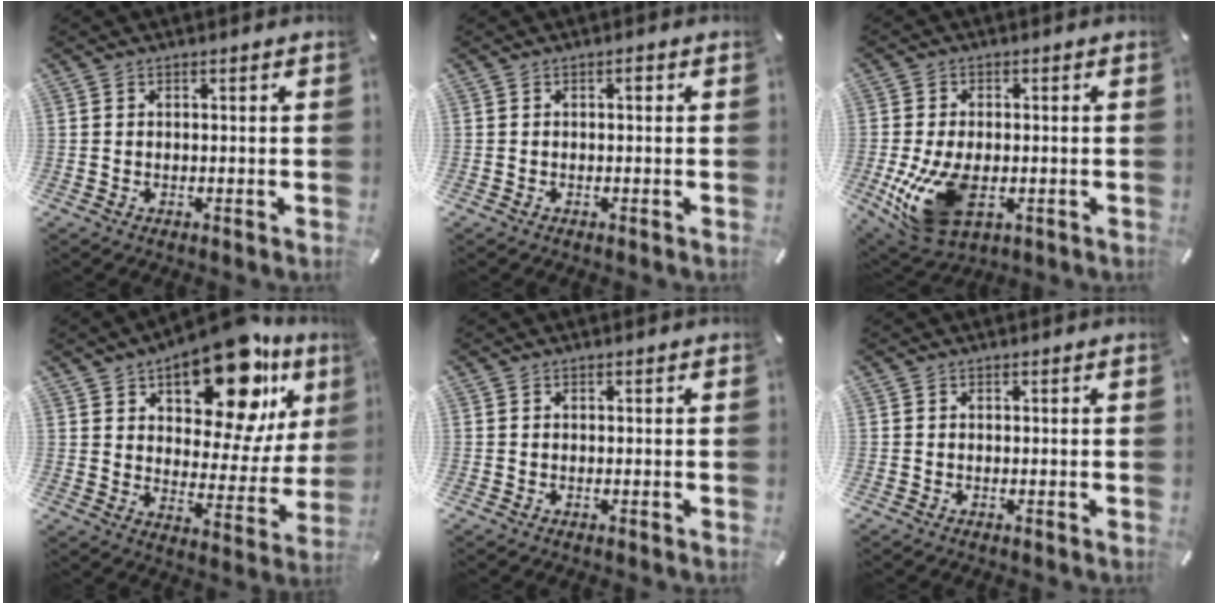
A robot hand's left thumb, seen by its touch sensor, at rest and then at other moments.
{"total": 0.9, "force": [0.0, 0.4, 0.8], "torque": [-0.017, 0.004, -0.002]}
{"total": 13.5, "force": [-2.8, 8.3, 10.2], "torque": [-0.209, -0.014, -0.045]}
{"total": 20.8, "force": [14.0, 9.6, 12.0], "torque": [-0.165, -0.100, 0.232]}
{"total": 0.0}
{"total": 0.0}